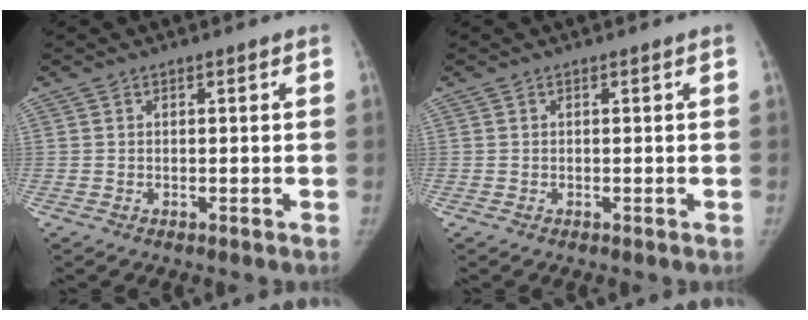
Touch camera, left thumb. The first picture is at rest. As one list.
[{"total": 0.0}]